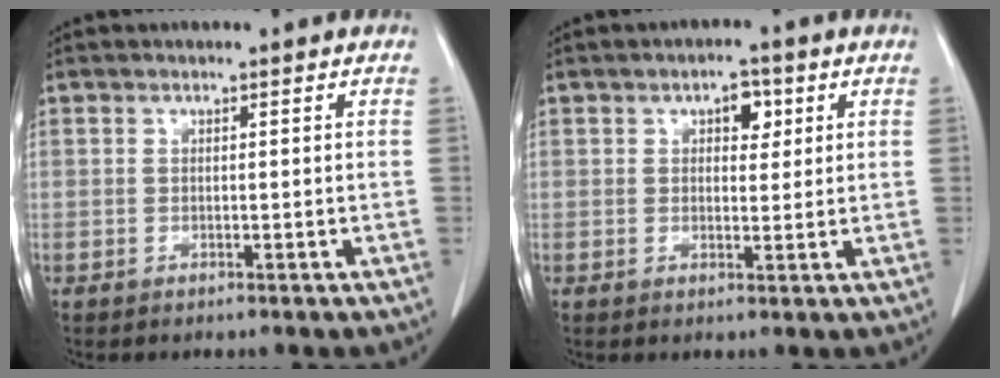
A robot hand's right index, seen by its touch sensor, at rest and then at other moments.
{"total": 3.5, "force": [1.5, 1.9, 2.5], "torque": [-0.036, 0.008, 0.020]}